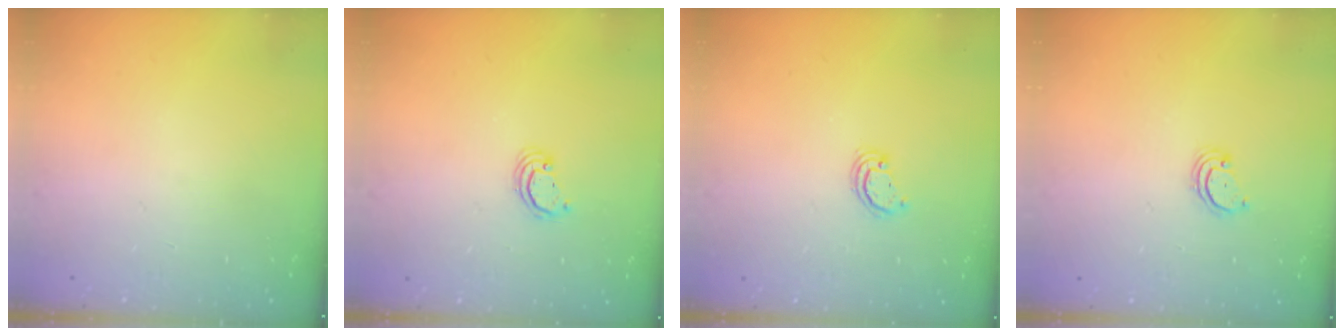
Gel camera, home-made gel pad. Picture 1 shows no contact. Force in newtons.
{"total": 2.3, "press": 2.3, "slide": 0.3}
{"total": 2.5, "press": 2.5, "slide": 0.2}
{"total": 2.8, "press": 2.8, "slide": 0.3}